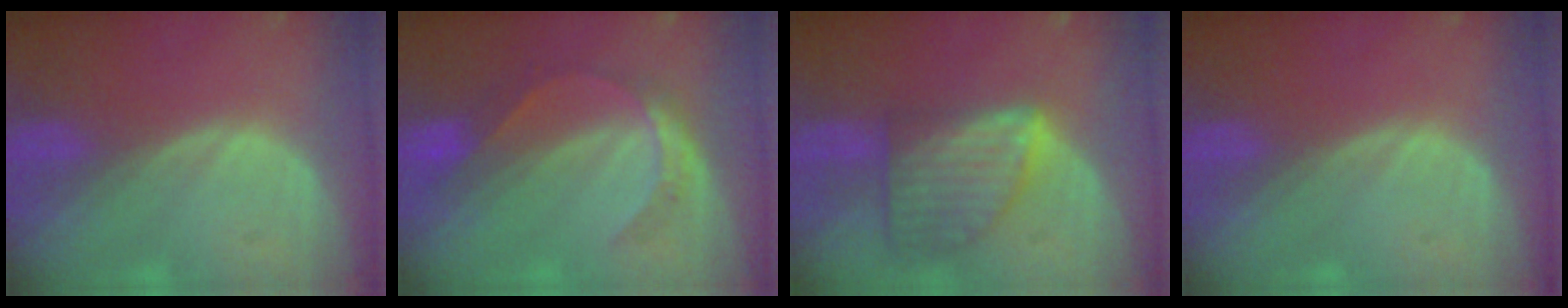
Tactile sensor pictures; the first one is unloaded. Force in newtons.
{"total": 5.3, "press": 5.0, "slide": 1.6}
{"total": 8.1, "press": 7.3, "slide": 3.4}
{"total": 0.0}